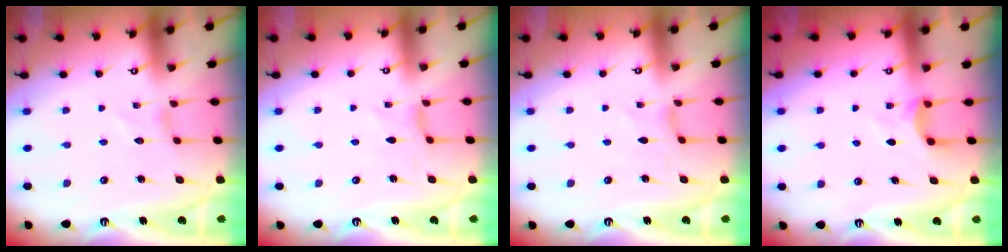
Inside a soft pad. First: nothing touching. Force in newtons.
{"total": 0.0}
{"total": 0.0}
{"total": 3.9, "press": 3.9, "slide": 0.6}